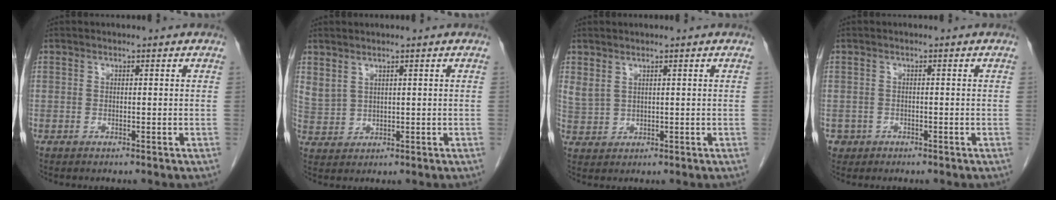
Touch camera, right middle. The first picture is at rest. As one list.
[{"total": 3.2, "force": [2.4, 1.7, 1.2], "torque": [-0.030, -0.002, 0.061]}, {"total": 2.7, "force": [1.8, 1.5, 1.4], "torque": [-0.038, 0.002, 0.050]}, {"total": 1.7, "force": [-0.8, 1.4, 0.0], "torque": [-0.002, 0.007, -0.013]}]